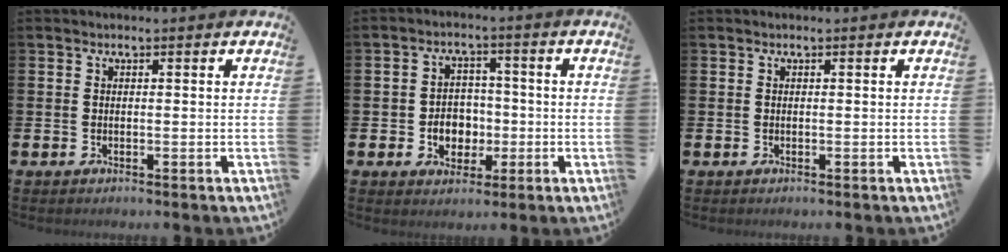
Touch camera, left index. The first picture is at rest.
{"total": 4.4, "force": [-0.9, 4.0, 1.7], "torque": [-0.024, 0.001, -0.025]}
{"total": 0.0}